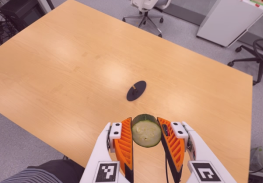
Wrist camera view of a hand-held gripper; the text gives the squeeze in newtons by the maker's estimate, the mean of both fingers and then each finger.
{"total": 10.4, "left": 10.1, "right": 10.7}